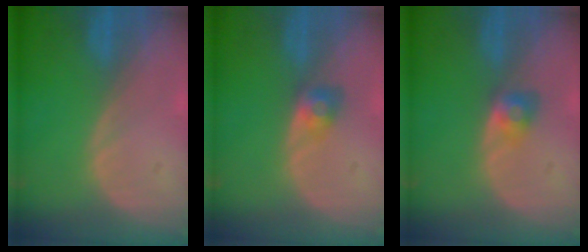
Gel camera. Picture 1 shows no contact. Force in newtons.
{"total": 3.0, "press": 2.5, "slide": 1.5}
{"total": 2.8, "press": 2.6, "slide": 1.2}